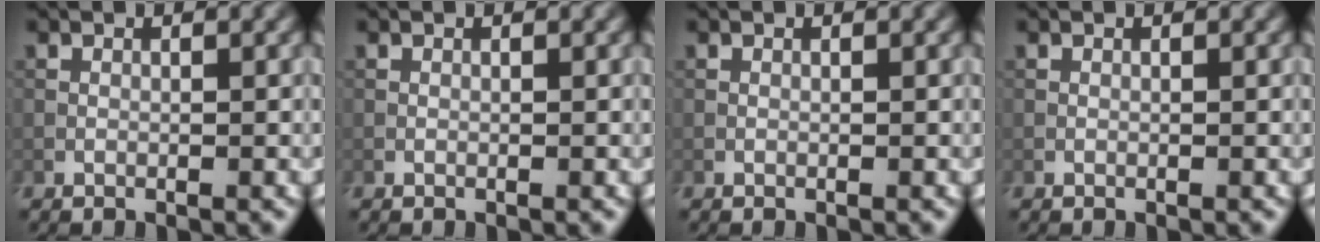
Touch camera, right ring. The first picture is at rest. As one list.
[{"total": 0.0}, {"total": 0.0}, {"total": 0.0}]